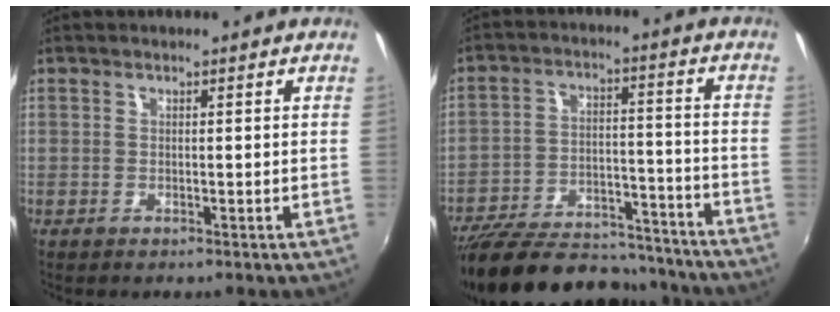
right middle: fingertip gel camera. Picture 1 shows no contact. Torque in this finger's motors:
{"motor_torque": [1.22, -0.92, 0.53, 0.21]}